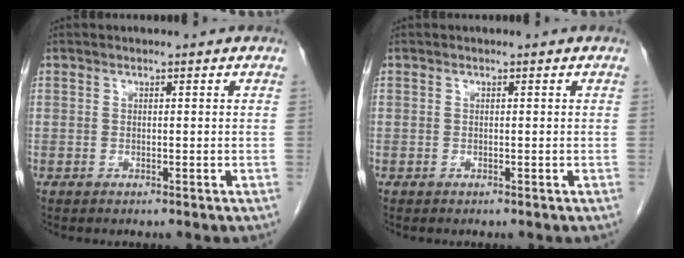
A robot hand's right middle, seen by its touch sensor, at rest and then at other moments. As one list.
[{"total": 0.0}]